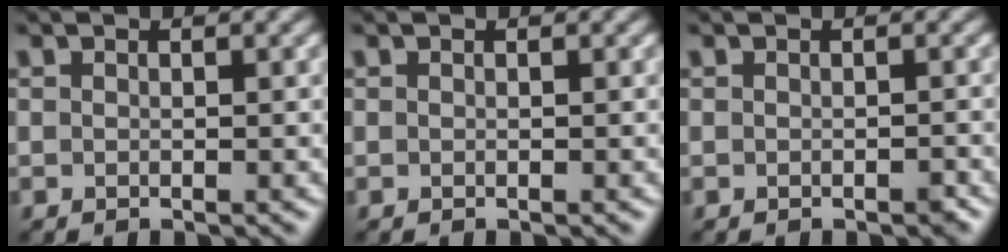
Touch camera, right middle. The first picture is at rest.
{"total": 0.0}
{"total": 0.7, "force": [-0.4, 0.2, 0.6], "torque": [-0.007, -0.002, -0.004]}